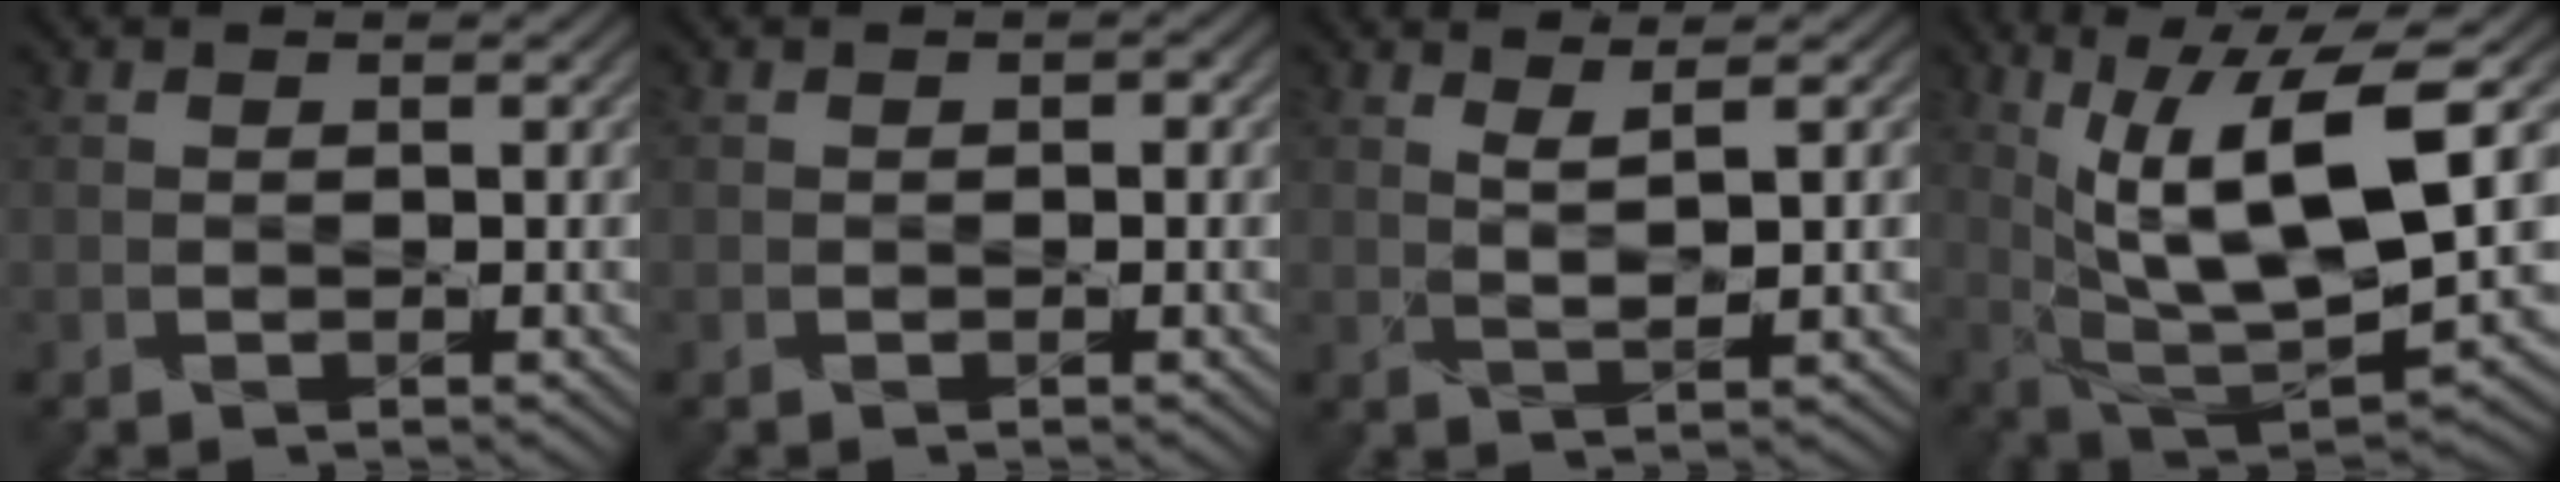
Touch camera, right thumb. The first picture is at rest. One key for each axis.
{"total": 0.5, "fx": -0.2, "fy": 0.4, "fz": 0.3, "tx": -0.006, "ty": -0.001, "tz": -0.004}
{"total": 2.3, "fx": 1.5, "fy": -0.3, "fz": 1.7, "tx": -0.035, "ty": 0.001, "tz": 0.033}
{"total": 13.7, "fx": 4.2, "fy": 4.5, "fz": 12.2, "tx": -0.234, "ty": 0.000, "tz": 0.080}